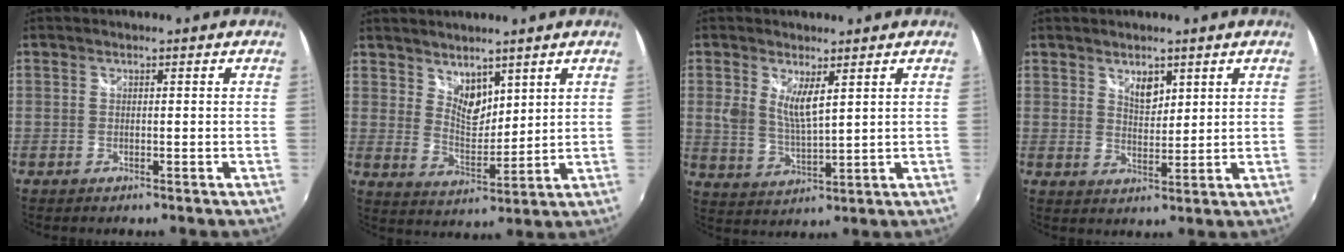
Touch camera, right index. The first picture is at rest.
{"total": 5.9, "force": [4.4, 3.1, 2.5], "torque": [-0.031, -0.005, 0.082]}
{"total": 5.9, "force": [2.5, 2.0, 5.0], "torque": [-0.095, -0.012, 0.050]}
{"total": 4.0, "force": [2.5, 2.2, 2.3], "torque": [-0.032, -0.001, 0.043]}